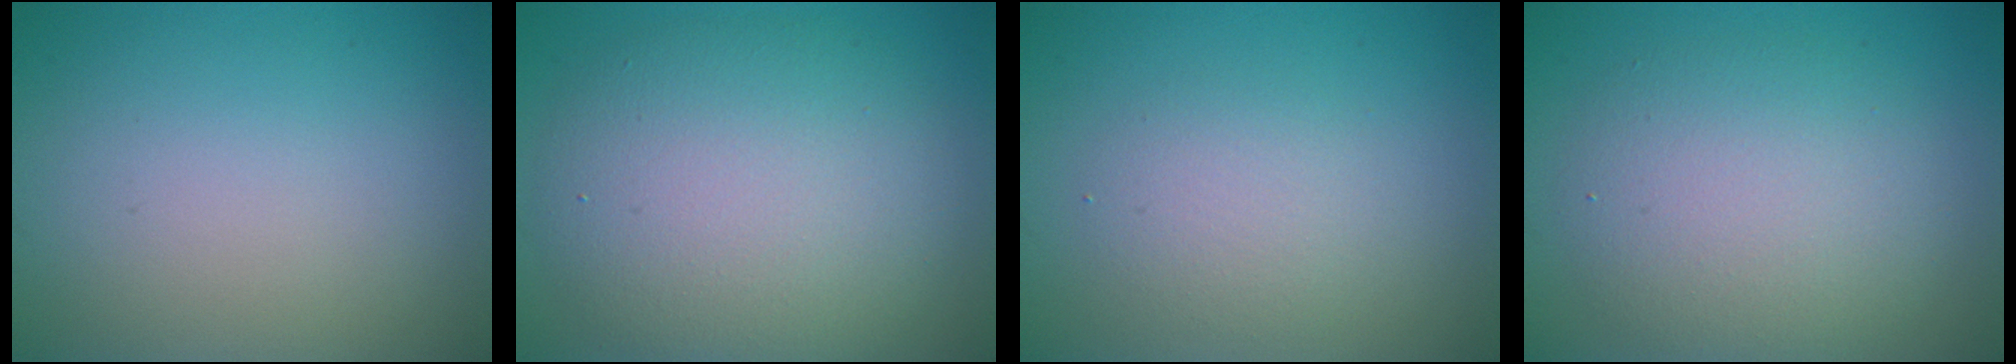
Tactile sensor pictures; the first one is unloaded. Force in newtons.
{"total": 8.5, "press": 8.4, "slide": 0.4}
{"total": 2.5, "press": 2.5, "slide": 0.1}
{"total": 5.3, "press": 5.3, "slide": 0.6}